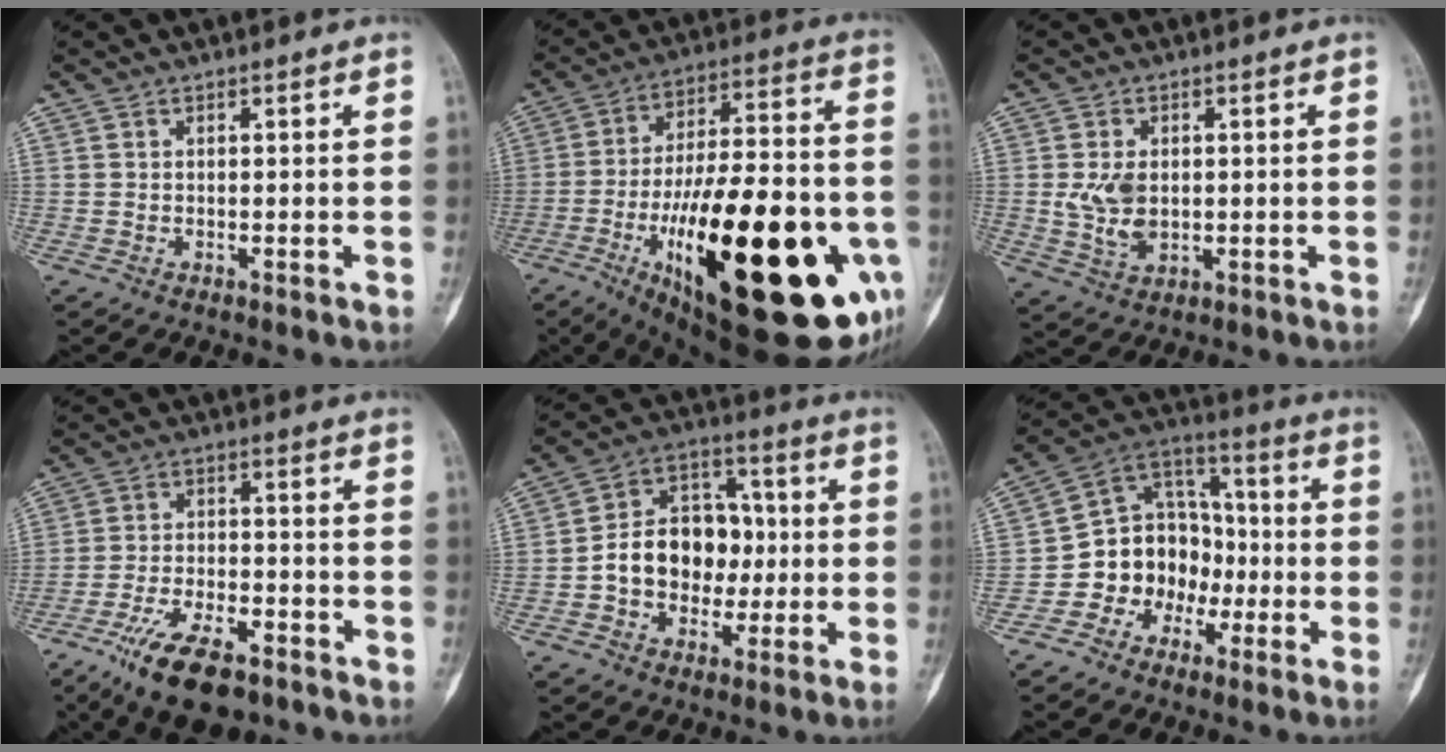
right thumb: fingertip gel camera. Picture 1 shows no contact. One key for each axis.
{"total": 38.5, "fx": -12.1, "fy": 13.0, "fz": 34.2, "tx": -0.486, "ty": 0.018, "tz": -0.172}
{"total": 6.6, "fx": 0.2, "fy": 4.4, "fz": 5.0, "tx": -0.088, "ty": -0.003, "tz": 0.014}
{"total": 13.4, "fx": -8.6, "fy": 5.5, "fz": 8.7, "tx": -0.150, "ty": 0.035, "tz": -0.146}
{"total": 14.4, "fx": -1.1, "fy": 10.9, "fz": 9.2, "tx": -0.106, "ty": 0.039, "tz": -0.022}
{"total": 13.0, "fx": -4.4, "fy": 11.2, "fz": 5.0, "tx": -0.021, "ty": 0.086, "tz": -0.086}